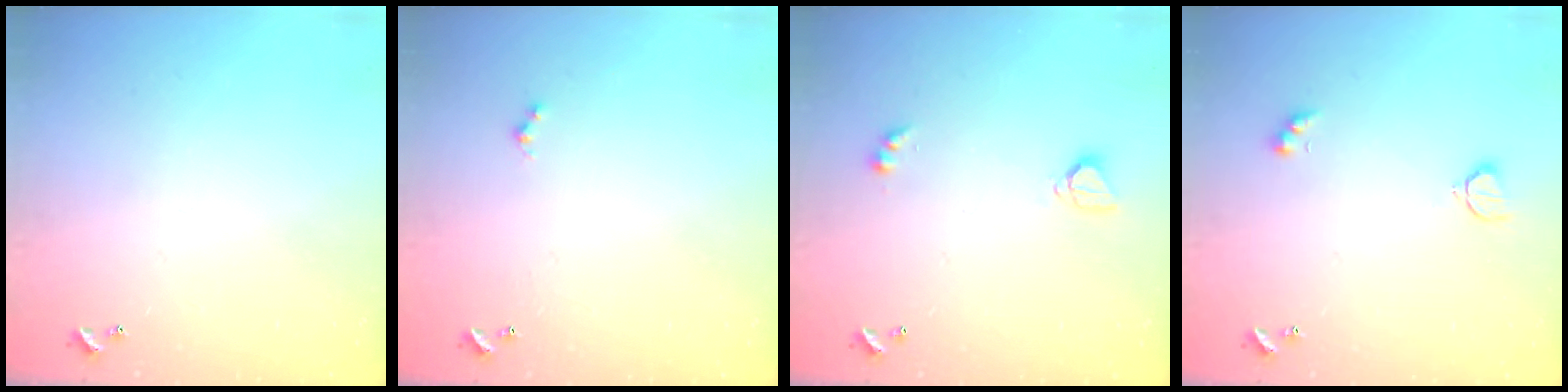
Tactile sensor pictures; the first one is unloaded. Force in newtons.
{"total": 0.8, "press": 0.5, "slide": 0.5}
{"total": 3.3, "press": 3.3, "slide": 0.2}
{"total": 2.6, "press": 2.6, "slide": 0.5}